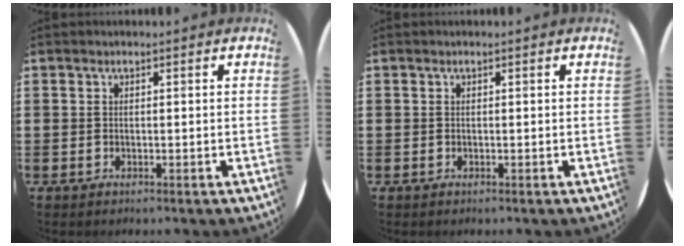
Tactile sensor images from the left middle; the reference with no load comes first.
{"total": 0.0}